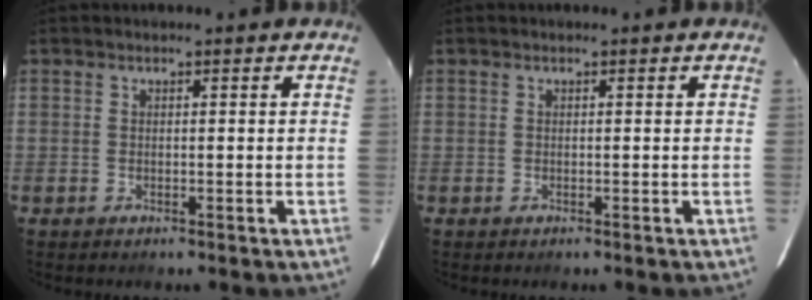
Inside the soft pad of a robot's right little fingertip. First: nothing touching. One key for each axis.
{"total": 0.0}